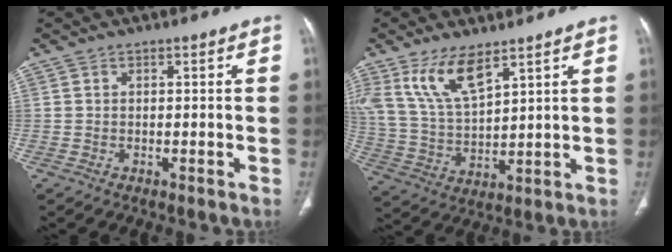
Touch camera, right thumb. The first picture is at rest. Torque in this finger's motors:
{"motor_torque": [0.13, 0.39, 1.14, 0.78, 0.13]}